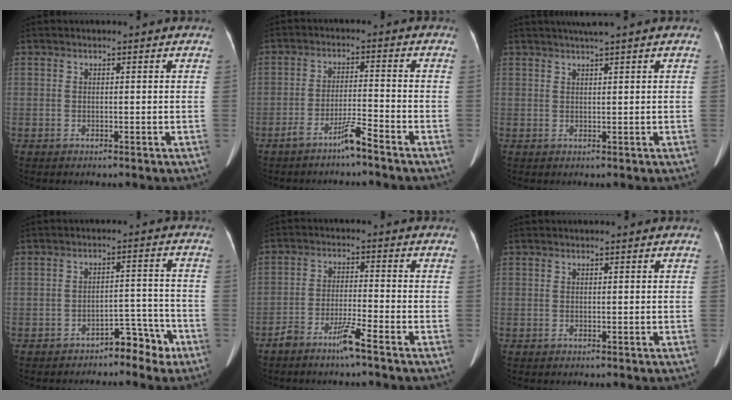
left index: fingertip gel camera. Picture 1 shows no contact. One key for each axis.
{"total": 4.2, "fx": -3.4, "fy": -0.4, "fz": 2.5, "tx": -0.054, "ty": -0.004, "tz": -0.067}
{"total": 2.3, "fx": 1.7, "fy": -0.6, "fz": 1.4, "tx": -0.021, "ty": 0.008, "tz": 0.034}
{"total": 4.9, "fx": -4.0, "fy": 2.1, "fz": 2.0, "tx": -0.022, "ty": 0.023, "tz": -0.056}
{"total": 4.9, "fx": -3.7, "fy": -0.2, "fz": 3.2, "tx": -0.066, "ty": -0.004, "tz": -0.074}
{"total": 0.0}